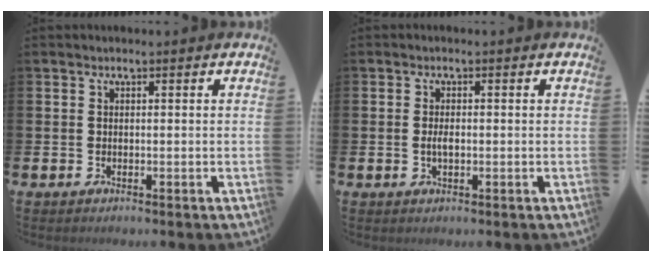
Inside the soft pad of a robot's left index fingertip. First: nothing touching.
{"total": 1.8, "force": [-0.2, 0.8, 1.6], "torque": [-0.028, 0.002, -0.005]}